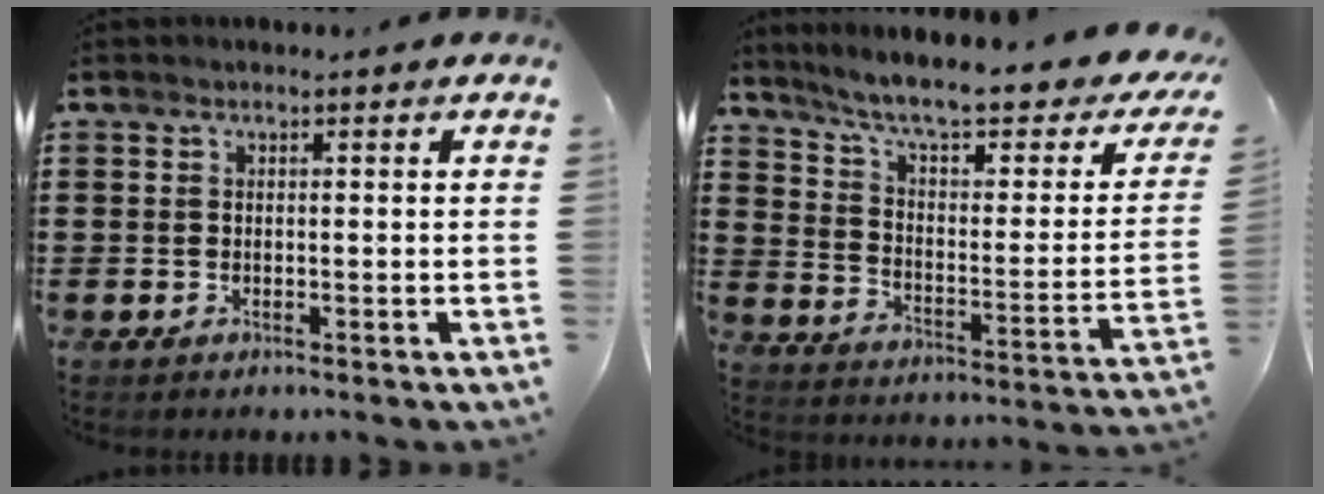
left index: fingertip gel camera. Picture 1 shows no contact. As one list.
[{"total": 8.0, "force": [6.0, 0.8, 5.2], "torque": [-0.114, -0.046, 0.095]}]